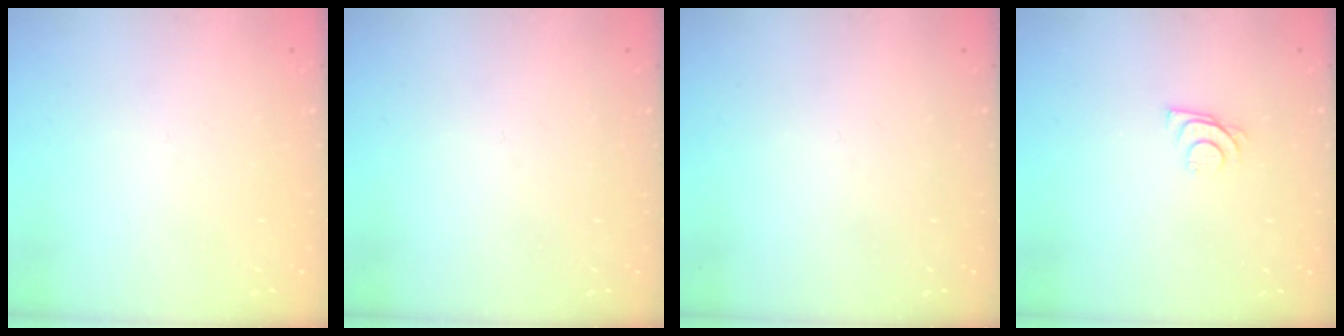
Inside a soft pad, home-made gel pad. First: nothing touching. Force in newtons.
{"total": 0.0}
{"total": 0.0}
{"total": 5.7, "press": 5.7, "slide": 0.5}